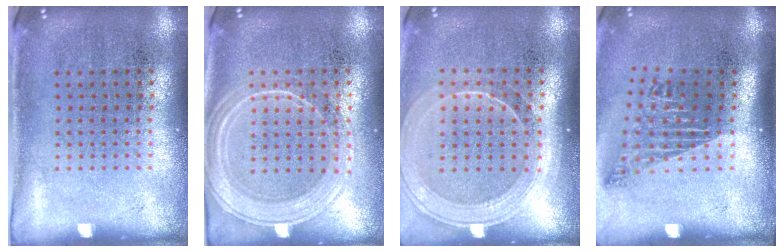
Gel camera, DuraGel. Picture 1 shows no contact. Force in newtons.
{"total": 1.9, "press": 1.8, "slide": 0.3}
{"total": 1.8, "press": 1.7, "slide": 0.8}
{"total": 1.8, "press": 1.1, "slide": 1.4}